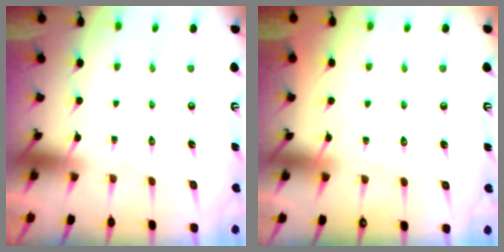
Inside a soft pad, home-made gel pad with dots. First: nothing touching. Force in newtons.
{"total": 4.3, "press": 4.2, "slide": 0.6}